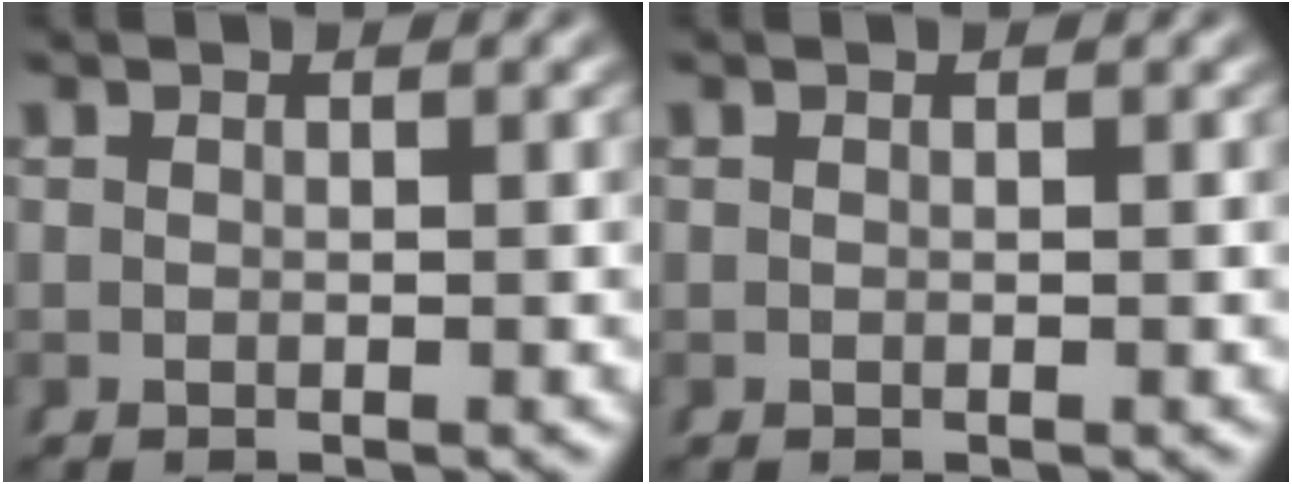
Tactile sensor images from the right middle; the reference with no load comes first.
{"total": 0.0}